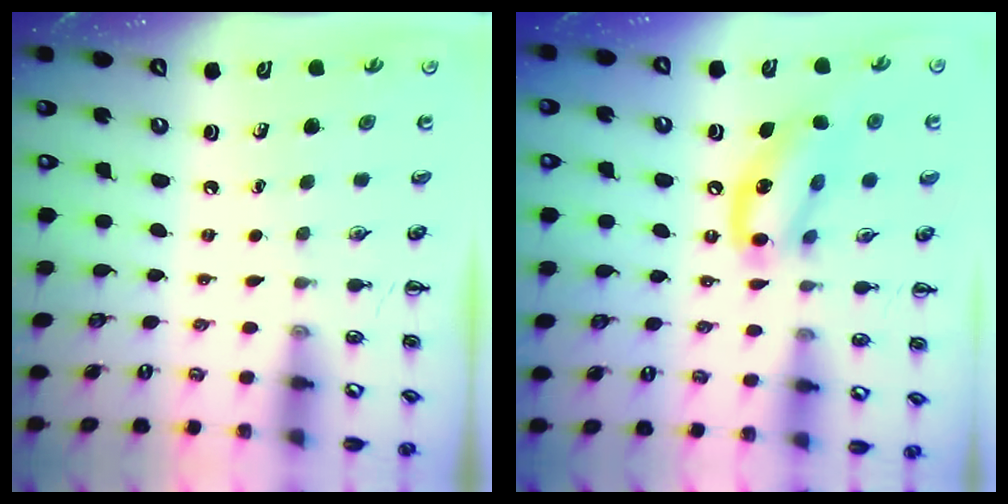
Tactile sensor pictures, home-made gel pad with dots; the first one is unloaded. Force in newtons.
{"total": 13.5, "press": 13.1, "slide": 3.1}